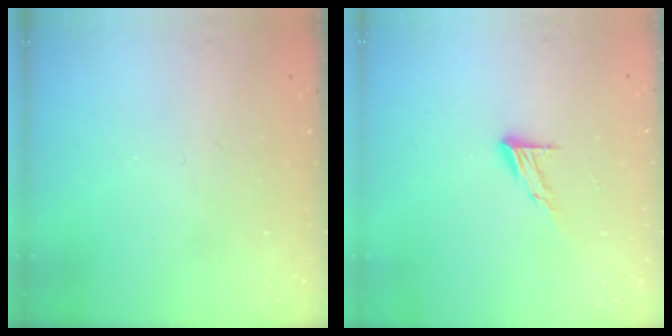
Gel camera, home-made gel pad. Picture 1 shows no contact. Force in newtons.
{"total": 7.3, "press": 7.3, "slide": 0.4}